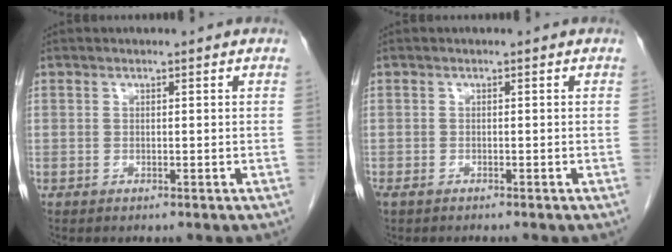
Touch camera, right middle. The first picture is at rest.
{"total": 1.6, "force": [-1.3, 0.5, 0.8], "torque": [-0.018, -0.004, -0.017]}